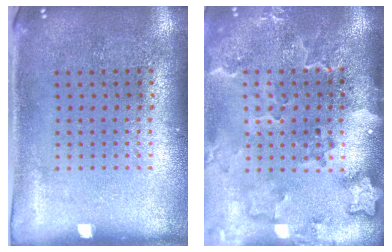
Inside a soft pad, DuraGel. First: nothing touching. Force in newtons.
{"total": 2.9, "press": 2.3, "slide": 1.8}